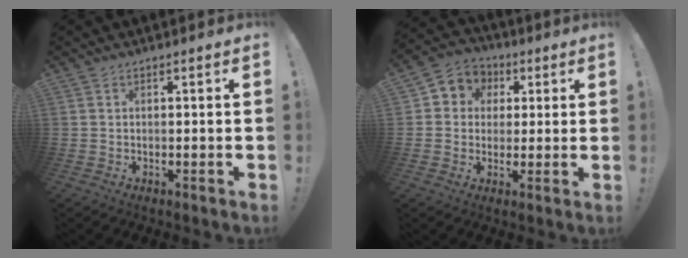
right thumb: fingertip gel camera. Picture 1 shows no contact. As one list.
[{"total": 7.1, "force": [0.8, 6.8, 1.9], "torque": [-0.029, 0.001, 0.023]}]